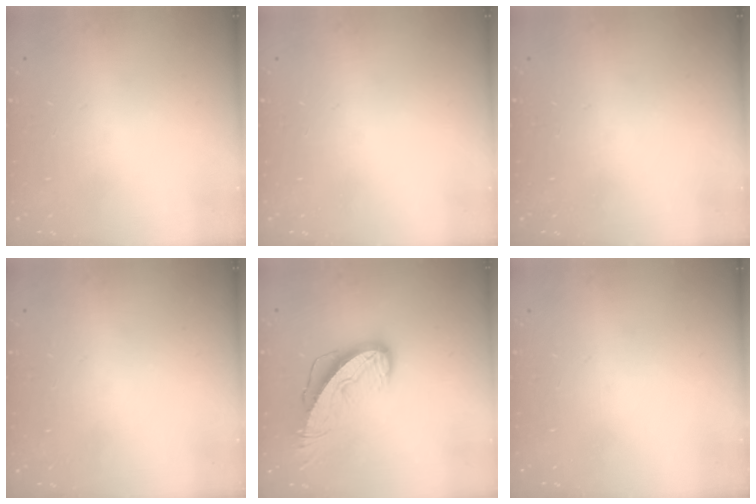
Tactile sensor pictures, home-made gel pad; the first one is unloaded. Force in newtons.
{"total": 0.0}
{"total": 0.0}
{"total": 0.0}
{"total": 9.6, "press": 9.5, "slide": 1.2}
{"total": 0.0}